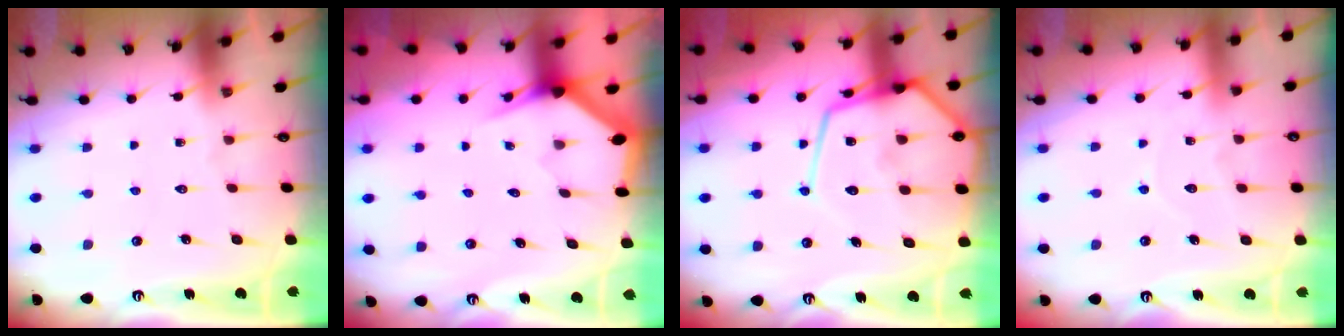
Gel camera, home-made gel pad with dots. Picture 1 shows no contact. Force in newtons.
{"total": 3.2, "press": 3.2, "slide": 0.1}
{"total": 18.8, "press": 18.7, "slide": 1.7}
{"total": 6.3, "press": 6.3, "slide": 0.4}